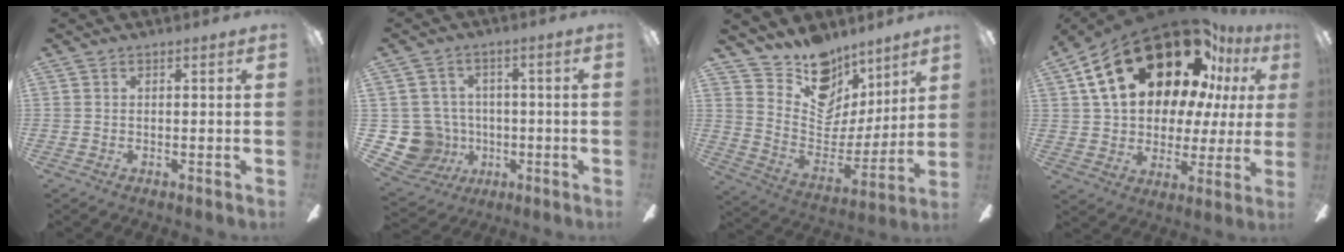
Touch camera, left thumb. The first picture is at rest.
{"total": 10.4, "force": [-1.5, 10.0, 2.6], "torque": [-0.102, 0.012, -0.019]}
{"total": 14.8, "force": [11.5, 8.5, 3.9], "torque": [-0.082, -0.102, 0.212]}
{"total": 28.4, "force": [15.2, 16.1, 17.9], "torque": [-0.318, -0.088, 0.283]}